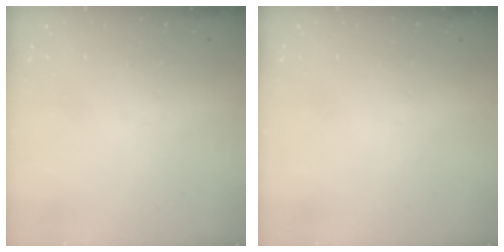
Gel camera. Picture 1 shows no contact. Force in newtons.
{"total": 0.0}